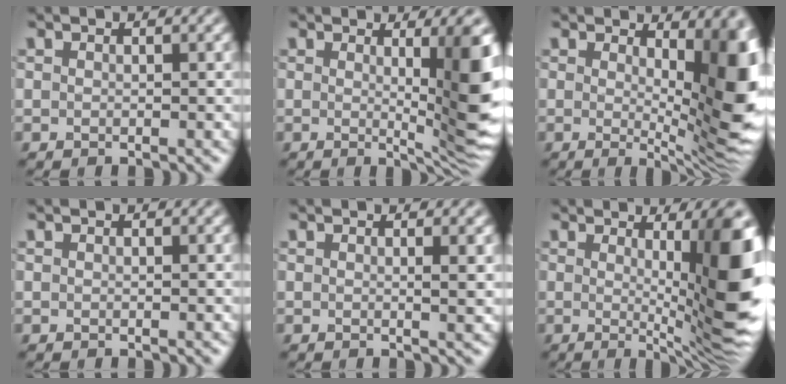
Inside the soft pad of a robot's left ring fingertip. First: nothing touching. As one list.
[{"total": 8.5, "force": [0.7, 1.9, 8.3], "torque": [-0.091, -0.010, 0.013]}, {"total": 11.2, "force": [1.1, 3.8, 10.5], "torque": [-0.106, -0.014, 0.023]}, {"total": 0.0}, {"total": 1.6, "force": [0.3, 0.5, 1.5], "torque": [-0.014, 0.000, -0.001]}, {"total": 12.1, "force": [0.7, 2.6, 11.8], "torque": [-0.132, -0.012, 0.015]}]